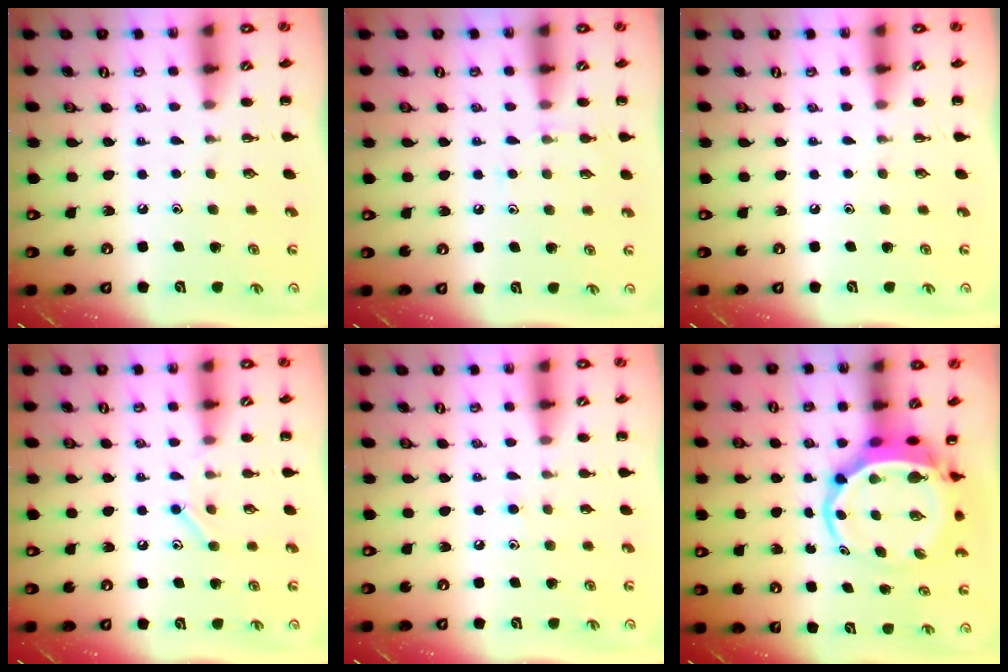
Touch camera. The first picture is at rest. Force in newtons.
{"total": 5.7, "press": 5.4, "slide": 1.7}
{"total": 0.0}
{"total": 8.0, "press": 7.9, "slide": 0.6}
{"total": 4.9, "press": 4.5, "slide": 1.8}
{"total": 7.2, "press": 6.9, "slide": 1.7}